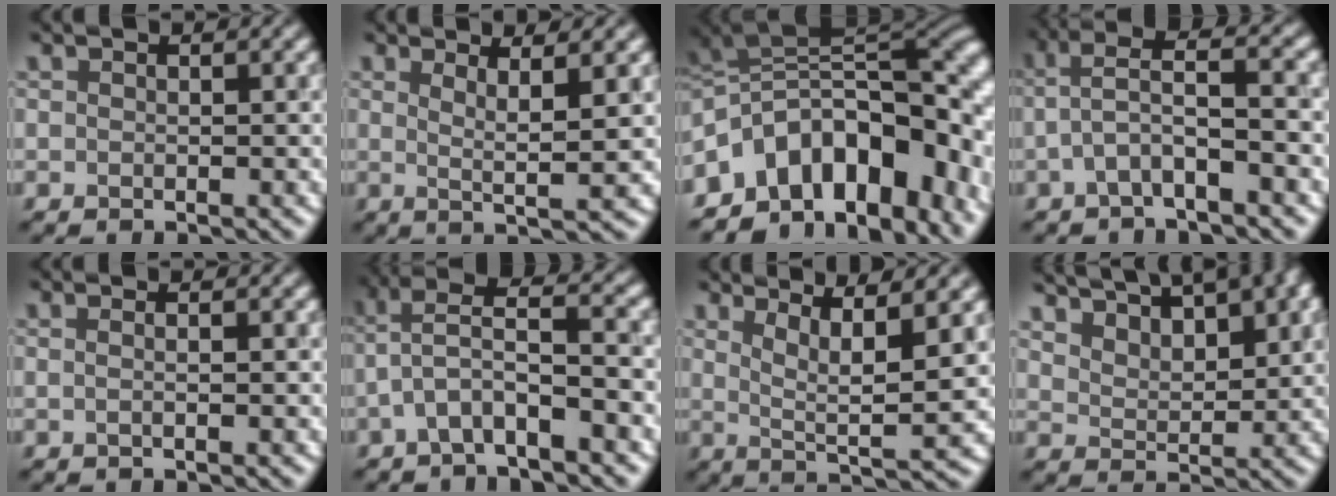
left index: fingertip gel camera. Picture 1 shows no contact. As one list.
[{"total": 2.6, "force": [0.5, -1.1, 2.3], "torque": [-0.063, -0.013, 0.052]}, {"total": 12.2, "force": [-5.8, 7.4, 7.8], "torque": [-0.141, -0.001, -0.066]}, {"total": 2.7, "force": [-1.6, -1.0, 1.9], "torque": [-0.073, 0.004, 0.002]}, {"total": 0.9, "force": [-0.1, 0.3, 0.8], "torque": [-0.008, 0.002, -0.003]}, {"total": 3.6, "force": [-2.3, -0.5, 2.8], "torque": [-0.083, 0.004, -0.012]}, {"total": 4.8, "force": [1.6, -0.3, 4.5], "torque": [-0.090, -0.007, 0.072]}, {"total": 9.1, "force": [6.9, 2.9, 5.1], "torque": [-0.113, 0.026, 0.126]}]